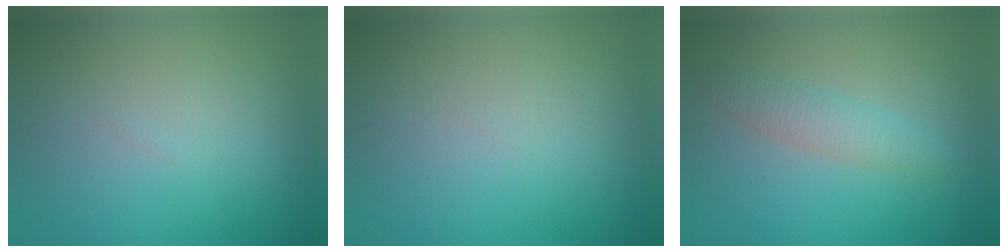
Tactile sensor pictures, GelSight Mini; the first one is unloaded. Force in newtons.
{"total": 0.0}
{"total": 2.4, "press": 2.4, "slide": 0.0}